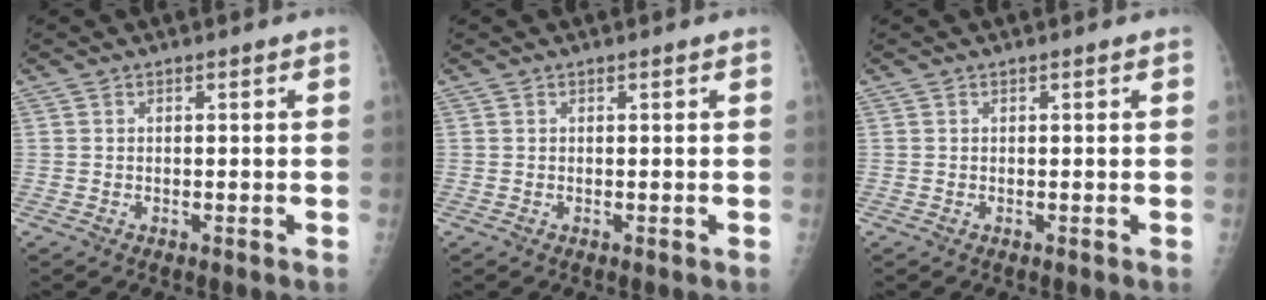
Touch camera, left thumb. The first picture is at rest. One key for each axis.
{"total": 0.0}
{"total": 0.0}